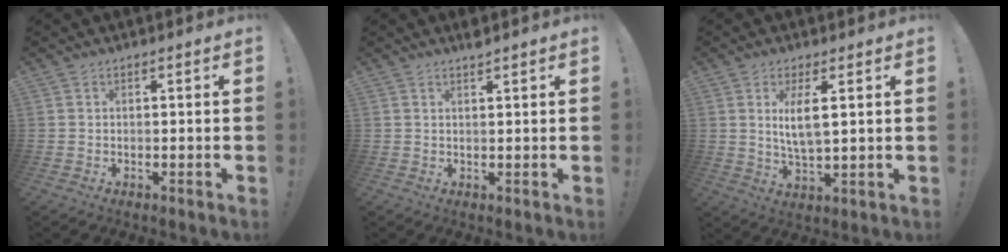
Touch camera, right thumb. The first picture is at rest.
{"total": 1.8, "force": [1.5, -0.3, 0.8], "torque": [-0.017, -0.006, 0.027]}
{"total": 6.7, "force": [2.3, 1.7, 6.1], "torque": [-0.114, -0.010, 0.035]}